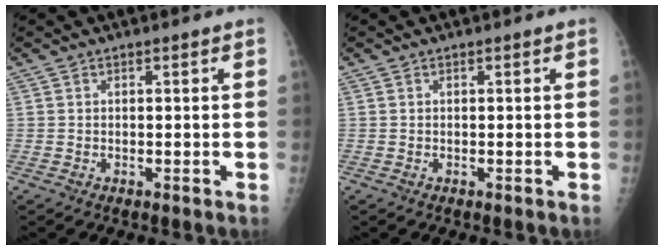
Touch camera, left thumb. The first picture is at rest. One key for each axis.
{"total": 0.0}